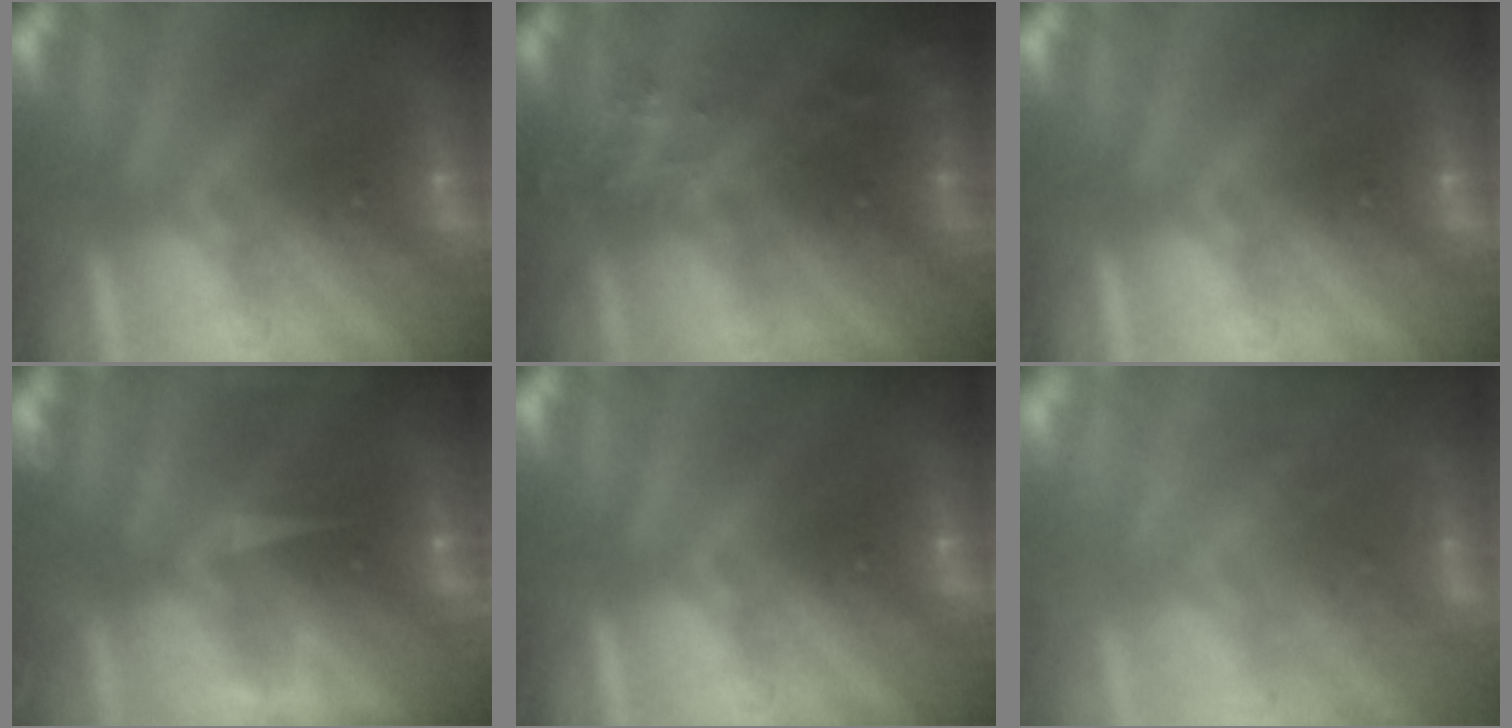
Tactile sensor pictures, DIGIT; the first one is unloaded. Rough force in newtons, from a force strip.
{"total": 2.8}
{"total": 0.0}
{"total": 7.7}
{"total": 0.0}
{"total": 3.3}